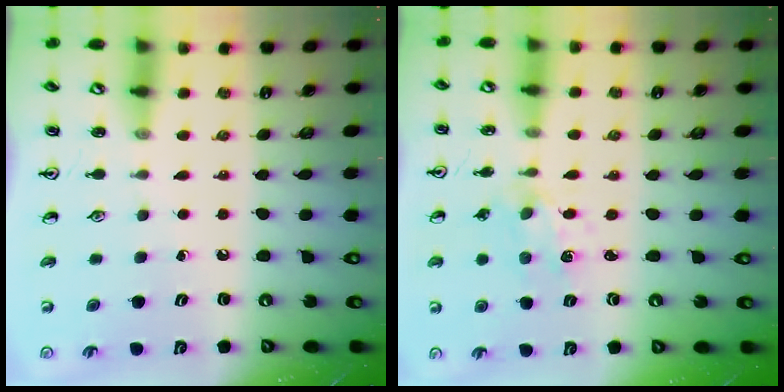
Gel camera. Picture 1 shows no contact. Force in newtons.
{"total": 2.1, "press": 2.1, "slide": 0.3}